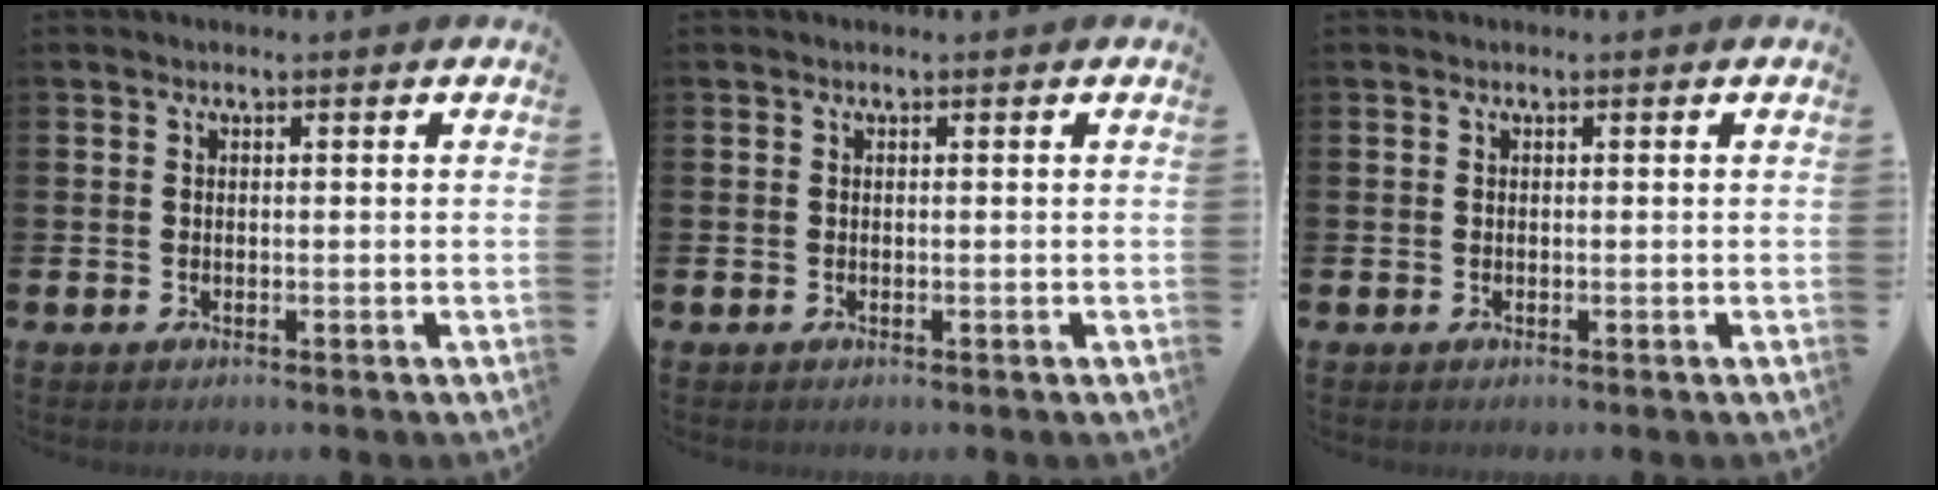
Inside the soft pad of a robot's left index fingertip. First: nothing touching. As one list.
[{"total": 0.0}, {"total": 0.0}]